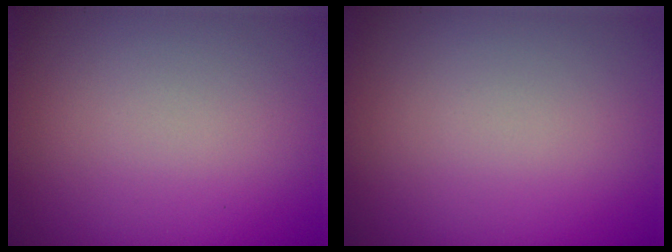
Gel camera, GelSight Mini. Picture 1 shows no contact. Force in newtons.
{"total": 0.0}